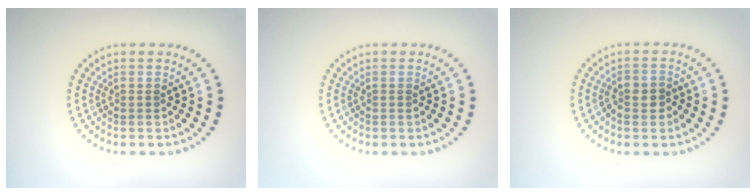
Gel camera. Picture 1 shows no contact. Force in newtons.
{"total": 0.0}
{"total": 2.0, "press": 1.9, "slide": 0.7}